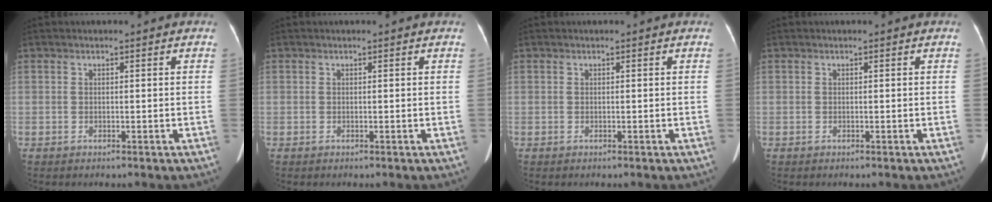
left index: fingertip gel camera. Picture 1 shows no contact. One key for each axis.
{"total": 0.0}
{"total": 0.0}
{"total": 0.0}